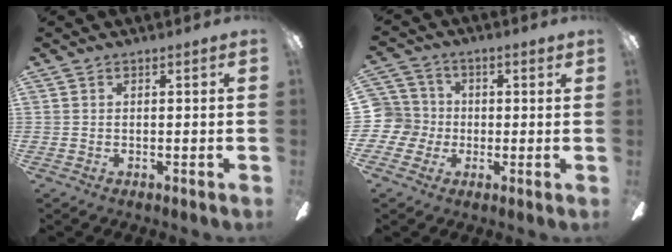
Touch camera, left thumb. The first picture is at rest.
{"total": 7.1, "force": [-0.2, 7.0, 1.0], "torque": [-0.045, 0.003, -0.005]}